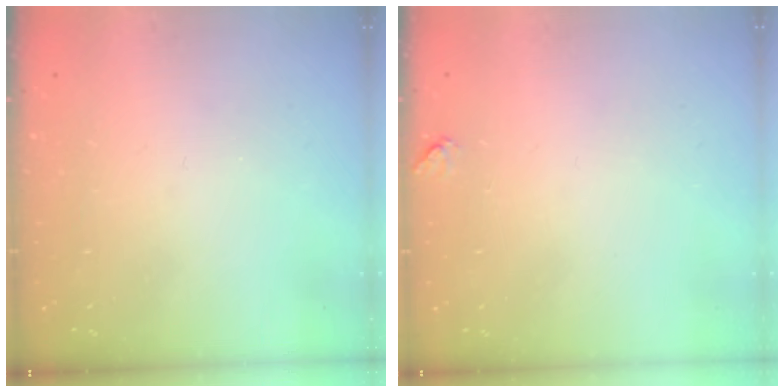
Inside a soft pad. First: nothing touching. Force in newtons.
{"total": 1.4, "press": 1.3, "slide": 0.5}